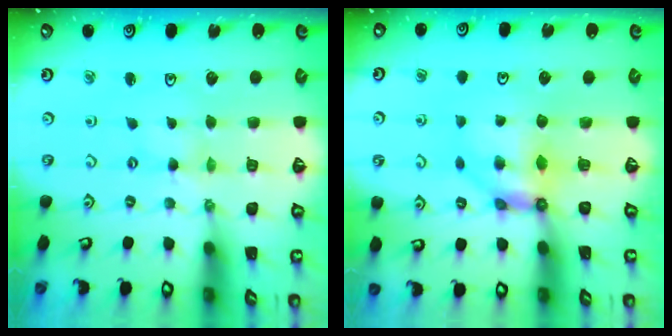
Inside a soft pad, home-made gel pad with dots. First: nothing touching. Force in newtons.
{"total": 7.3, "press": 7.3, "slide": 0.5}